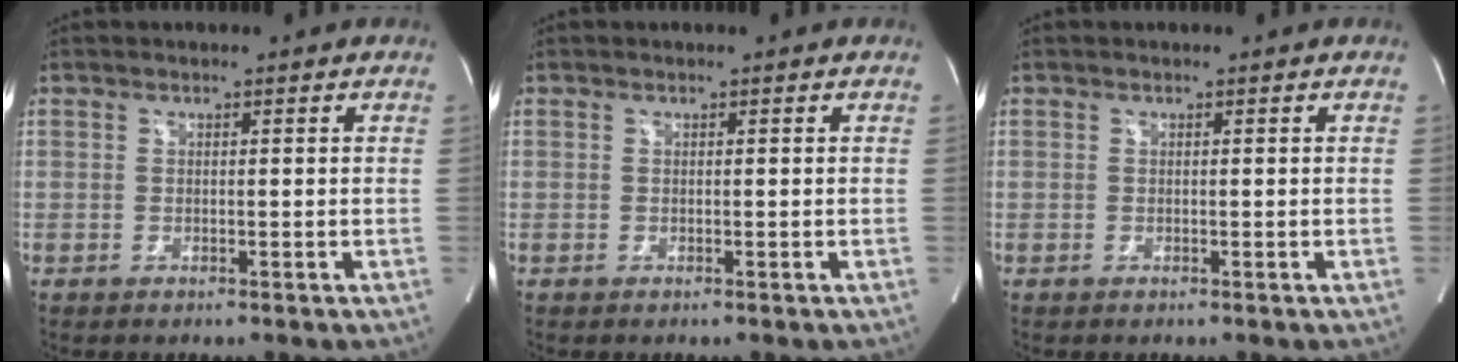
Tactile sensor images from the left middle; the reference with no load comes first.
{"total": 0.0}
{"total": 0.0}